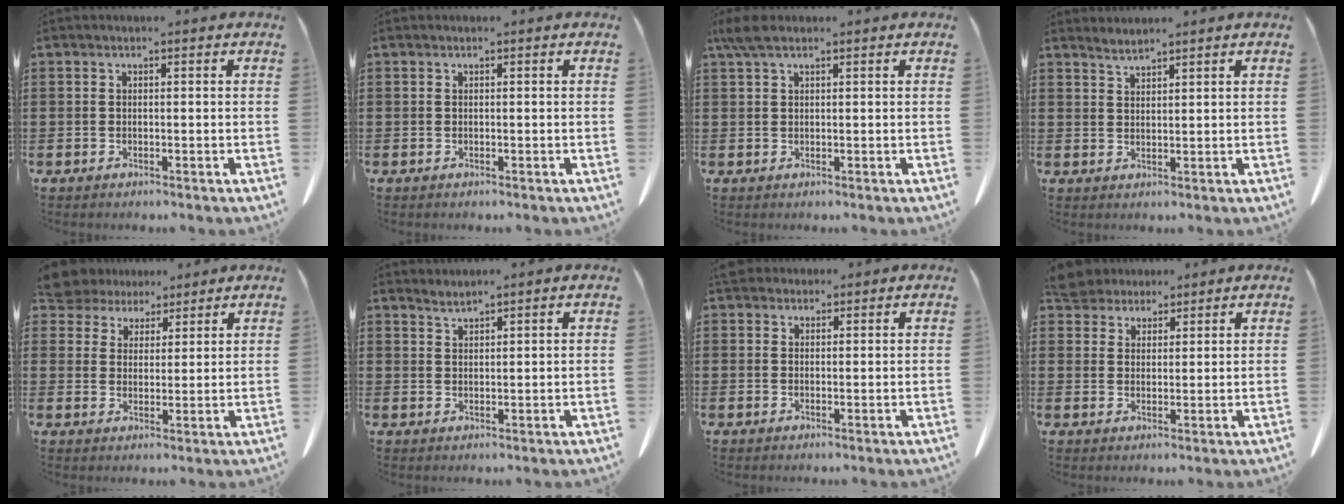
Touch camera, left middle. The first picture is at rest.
{"total": 0.0}
{"total": 2.8, "force": [1.6, 1.0, 2.1], "torque": [-0.047, 0.004, 0.029]}
{"total": 1.6, "force": [1.6, -0.1, 0.2], "torque": [-0.009, -0.002, 0.032]}
{"total": 5.4, "force": [4.8, 2.5, 0.3], "torque": [-0.033, -0.010, 0.091]}
{"total": 1.6, "force": [1.5, -0.2, 0.1], "torque": [-0.005, -0.001, 0.030]}
{"total": 2.1, "force": [1.8, 1.0, 0.5], "torque": [-0.017, 0.006, 0.035]}
{"total": 4.9, "force": [4.6, 1.7, 0.7], "torque": [-0.034, -0.007, 0.087]}